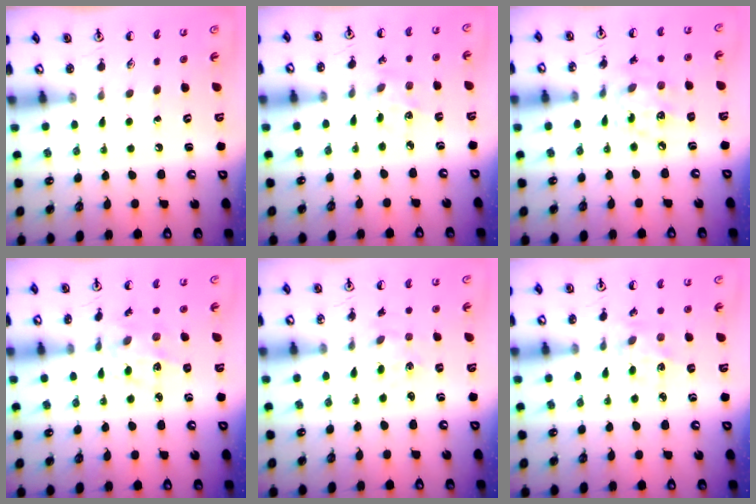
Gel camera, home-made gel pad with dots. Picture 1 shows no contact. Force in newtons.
{"total": 2.4, "press": 2.4, "slide": 0.6}
{"total": 9.1, "press": 9.1, "slide": 0.6}
{"total": 6.3, "press": 6.2, "slide": 1.5}
{"total": 1.1, "press": 1.1, "slide": 0.4}
{"total": 1.7, "press": 1.7, "slide": 0.3}